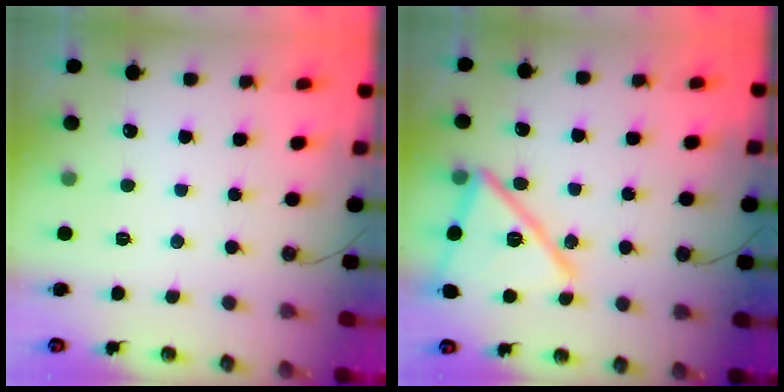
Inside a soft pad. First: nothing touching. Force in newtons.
{"total": 19.3, "press": 19.3, "slide": 0.8}